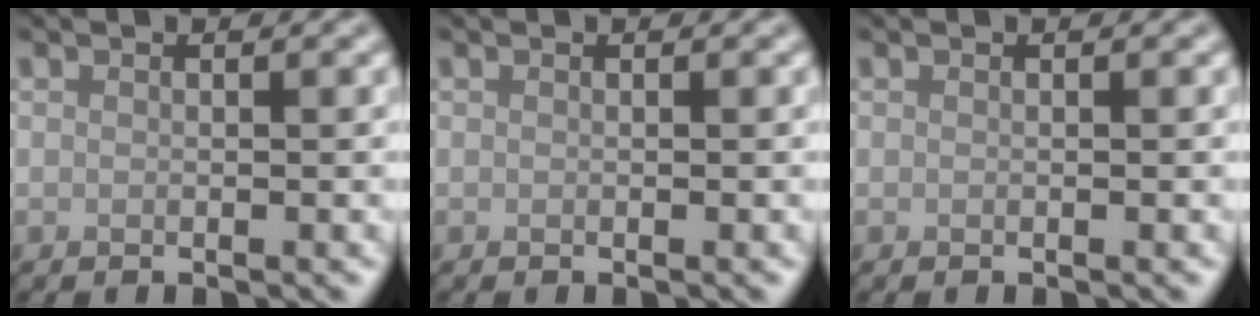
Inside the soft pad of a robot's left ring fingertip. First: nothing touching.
{"total": 0.0}
{"total": 0.0}